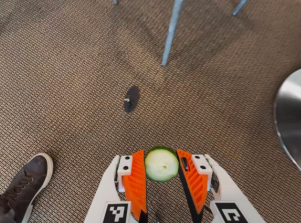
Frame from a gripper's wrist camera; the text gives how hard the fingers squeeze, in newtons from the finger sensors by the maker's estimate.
{"total": 7.1, "left": 7.1, "right": 7.1}